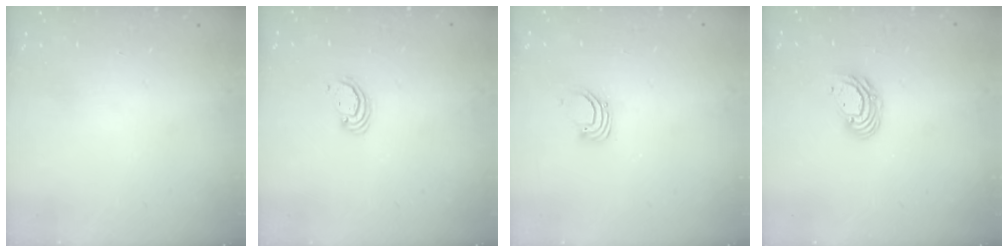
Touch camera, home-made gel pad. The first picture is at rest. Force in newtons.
{"total": 2.3, "press": 2.3, "slide": 0.2}
{"total": 2.7, "press": 2.7, "slide": 0.1}
{"total": 7.0, "press": 7.0, "slide": 0.8}